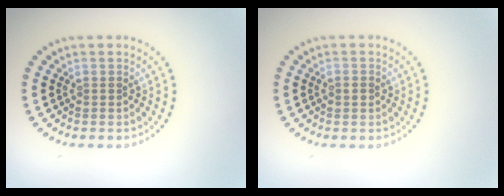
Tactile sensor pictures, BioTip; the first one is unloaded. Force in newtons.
{"total": 1.1, "press": 1.1, "slide": 0.1}